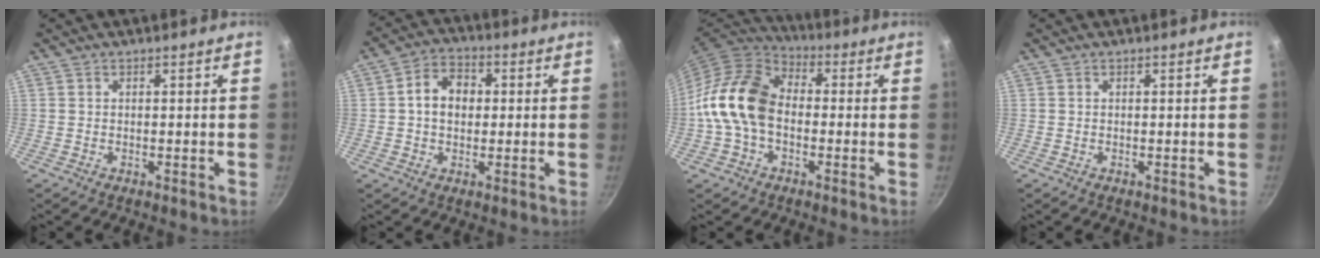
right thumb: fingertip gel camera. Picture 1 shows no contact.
{"total": 7.5, "force": [0.6, 5.8, 4.8], "torque": [-0.057, 0.014, -0.001]}
{"total": 14.2, "force": [-1.5, 10.0, 9.9], "torque": [-0.159, 0.035, -0.047]}
{"total": 0.0}